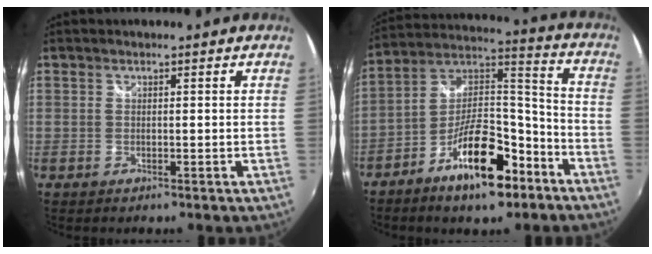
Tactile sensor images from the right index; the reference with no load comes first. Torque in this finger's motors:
{"motor_torque": [0.72, -0.81, 0.29, 0.00]}